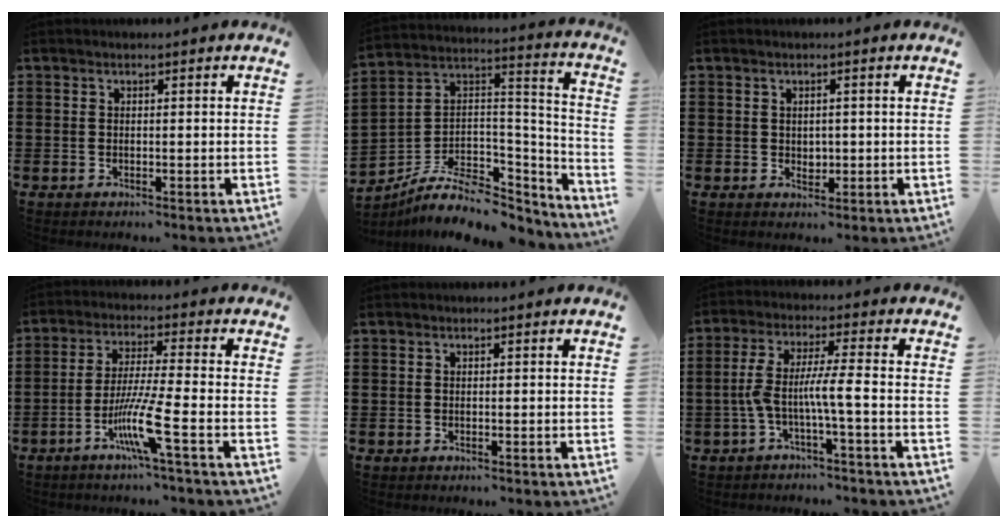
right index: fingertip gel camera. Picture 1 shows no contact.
{"total": 9.5, "force": [-6.2, 4.9, 5.3], "torque": [-0.105, 0.012, -0.115]}
{"total": 1.5, "force": [0.3, 1.2, 0.7], "torque": [-0.010, 0.002, 0.004]}
{"total": 8.6, "force": [-4.0, -0.2, 7.7], "torque": [-0.160, -0.019, -0.079]}
{"total": 0.0}
{"total": 6.4, "force": [-2.0, 0.1, 6.1], "torque": [-0.124, -0.007, -0.043]}